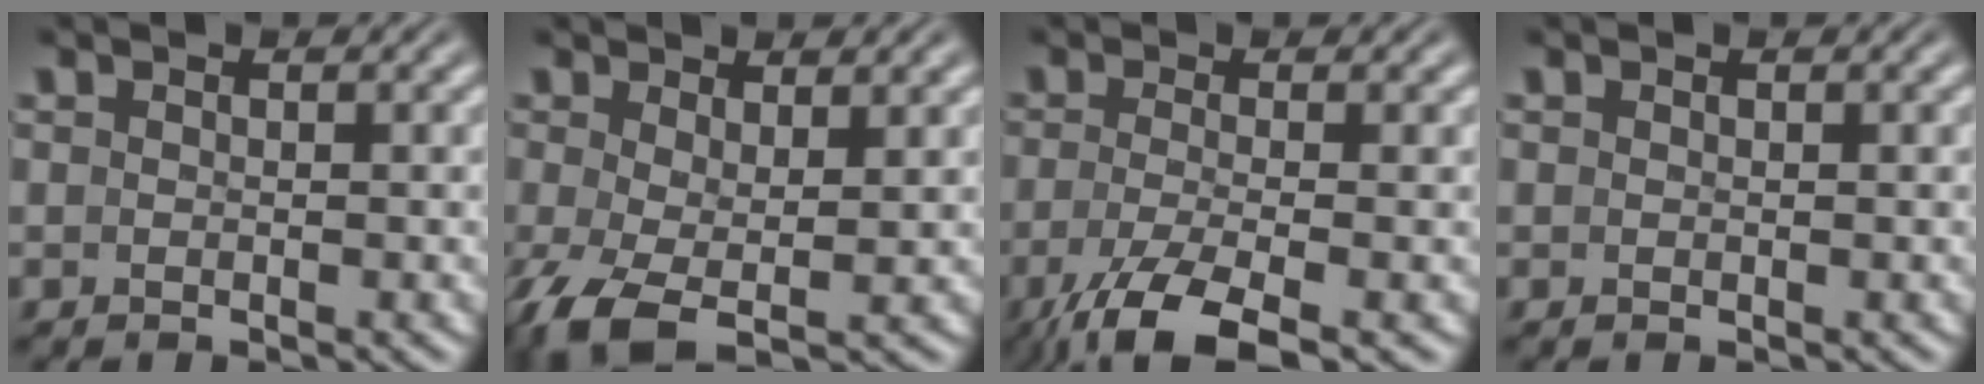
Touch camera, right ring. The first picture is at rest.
{"total": 4.8, "force": [-2.4, 2.4, 3.4], "torque": [-0.093, -0.047, -0.015]}
{"total": 6.2, "force": [-4.0, 1.9, 4.3], "torque": [-0.092, -0.044, -0.038]}
{"total": 0.0}